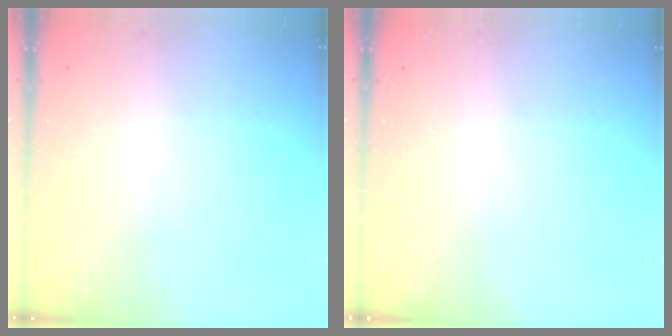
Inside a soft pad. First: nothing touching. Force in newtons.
{"total": 0.0}